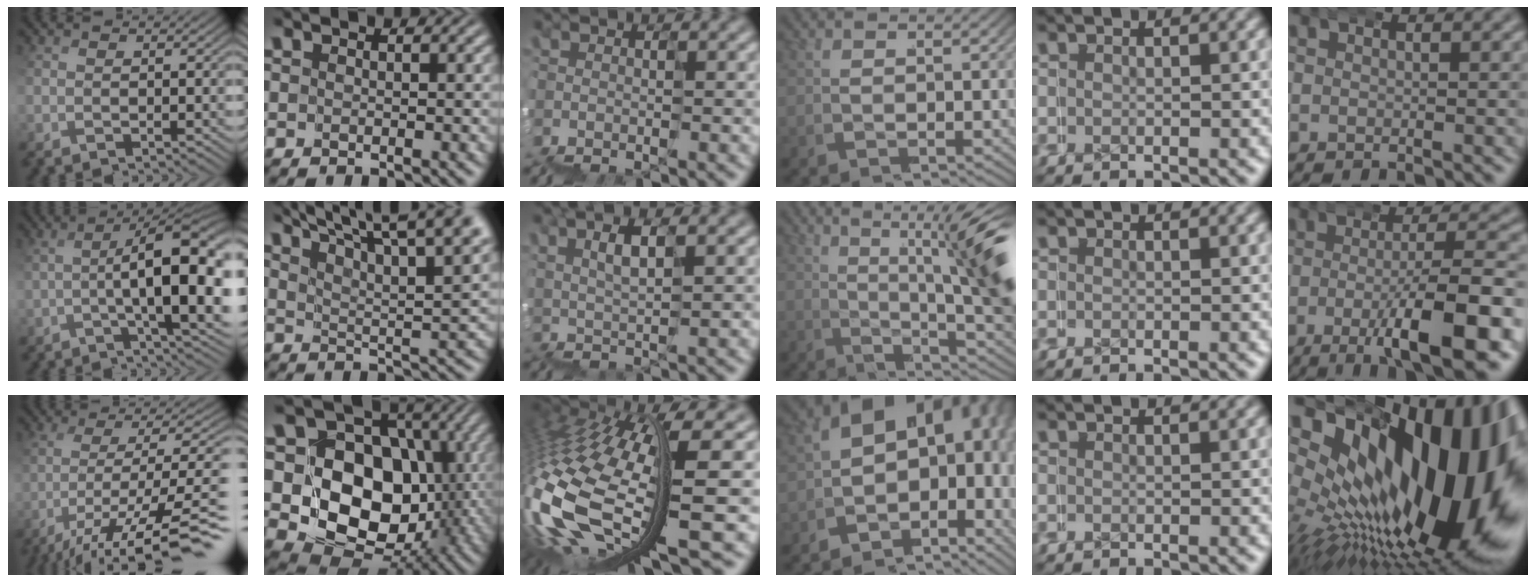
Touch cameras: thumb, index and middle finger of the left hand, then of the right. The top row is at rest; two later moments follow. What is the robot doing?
{"motion": "wrap", "object": "duck tape"}